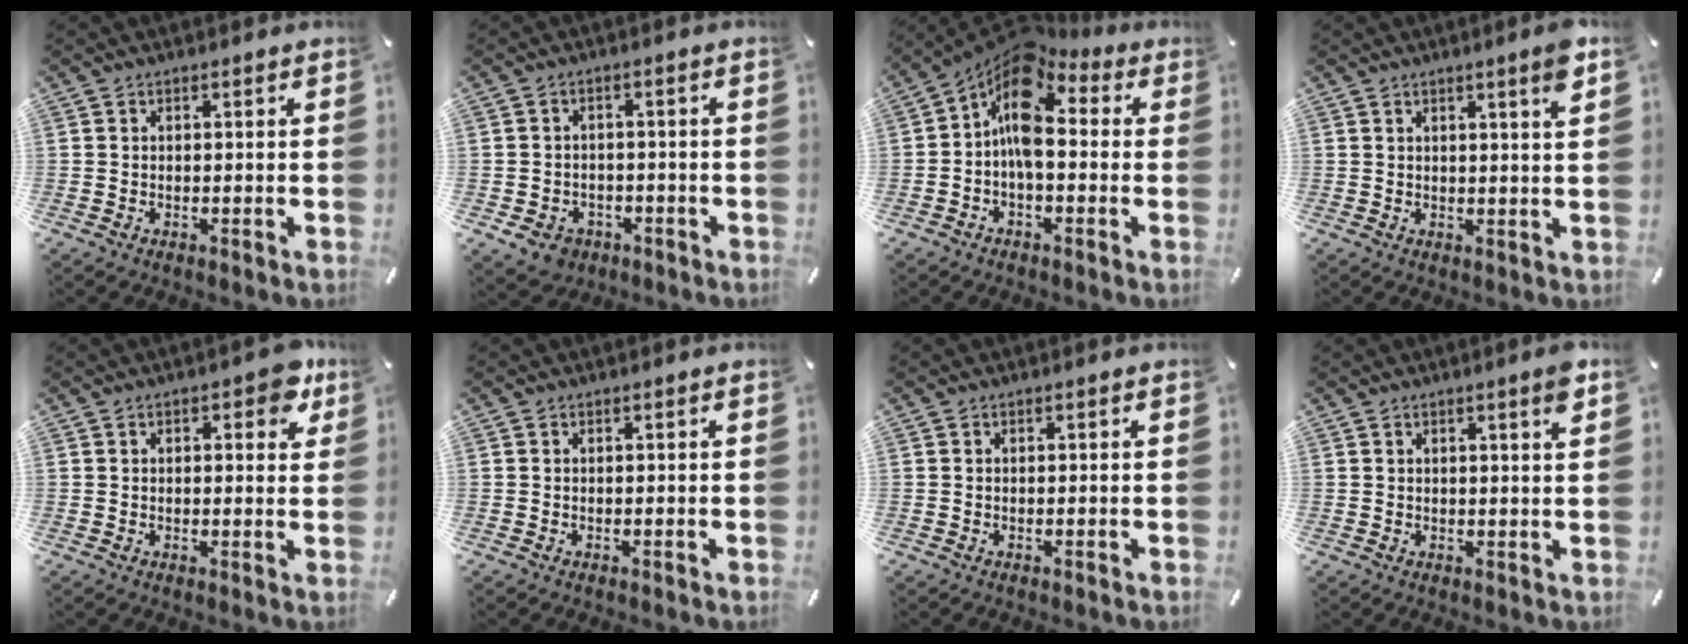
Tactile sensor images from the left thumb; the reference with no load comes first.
{"total": 5.1, "force": [-2.6, 3.9, 1.9], "torque": [-0.042, 0.015, -0.050]}
{"total": 10.9, "force": [1.6, 5.9, 9.0], "torque": [-0.184, -0.030, 0.021]}
{"total": 4.8, "force": [2.6, 0.0, 4.1], "torque": [-0.065, -0.012, 0.038]}
{"total": 5.7, "force": [2.6, 2.8, 4.3], "torque": [-0.049, -0.005, 0.039]}
{"total": 0.0}
{"total": 0.0}
{"total": 3.5, "force": [1.8, 0.3, 3.0], "torque": [-0.044, -0.008, 0.027]}